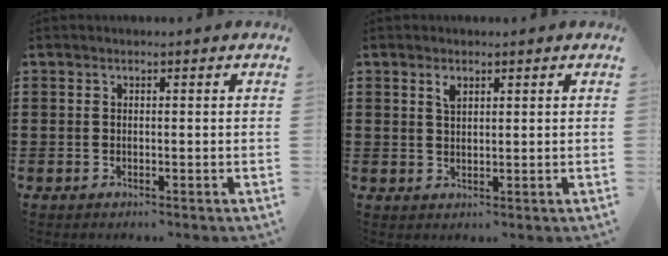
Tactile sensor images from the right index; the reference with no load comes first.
{"total": 1.8, "force": [1.1, 0.8, 1.1], "torque": [-0.026, 0.004, 0.020]}